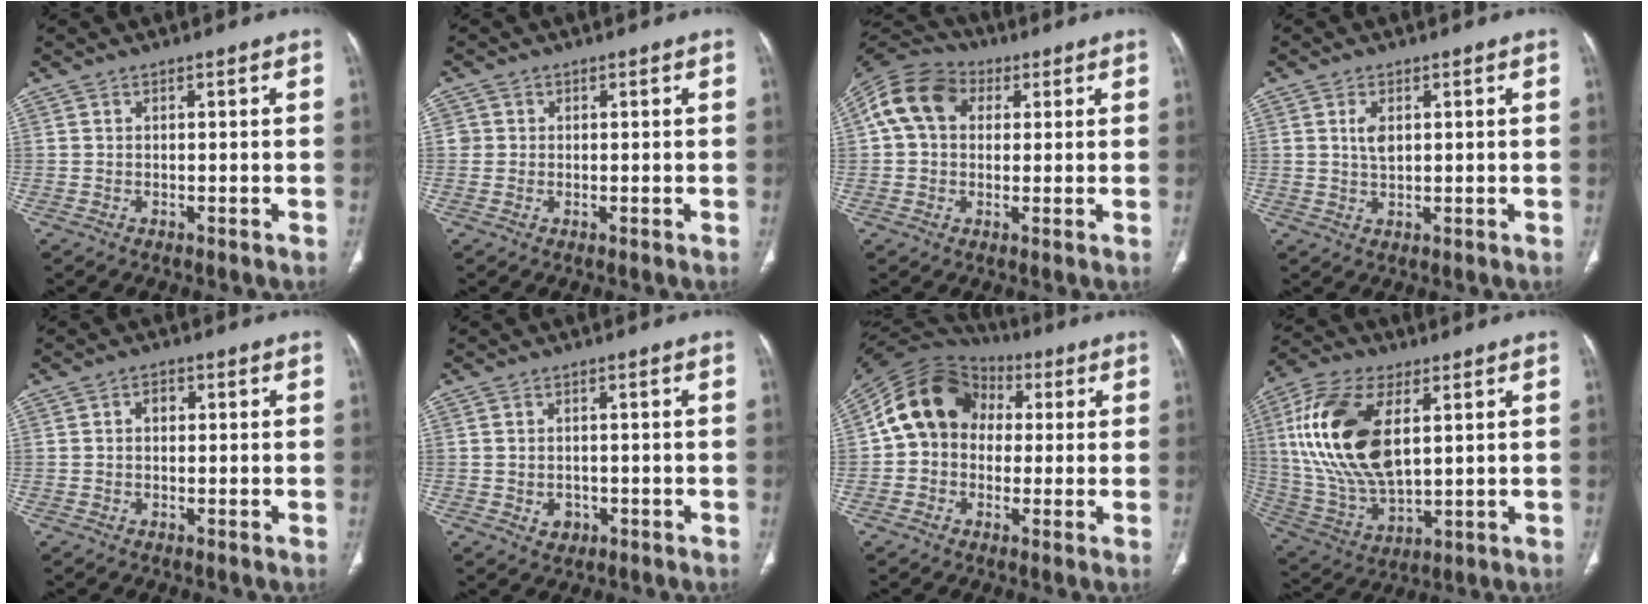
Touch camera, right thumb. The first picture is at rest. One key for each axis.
{"total": 1.7, "fx": 0.2, "fy": 1.6, "fz": 0.1, "tx": 0.011, "ty": 0.004, "tz": 0.001}
{"total": 12.0, "fx": 3.0, "fy": 9.2, "fz": 7.2, "tx": -0.126, "ty": 0.027, "tz": 0.043}
{"total": 3.2, "fx": 0.9, "fy": 1.8, "fz": 2.5, "tx": -0.041, "ty": -0.005, "tz": 0.020}
{"total": 2.1, "fx": 0.3, "fy": 1.5, "fz": 1.4, "tx": -0.018, "ty": 0.010, "tz": 0.004}
{"total": 2.7, "fx": -0.7, "fy": 2.3, "fz": 1.3, "tx": -0.011, "ty": 0.003, "tz": -0.001}
{"total": 14.4, "fx": 1.9, "fy": 11.8, "fz": 8.0, "tx": -0.123, "ty": 0.035, "tz": 0.023}
{"total": 21.2, "fx": 5.2, "fy": 11.1, "fz": 17.3, "tx": -0.352, "ty": -0.014, "tz": 0.101}